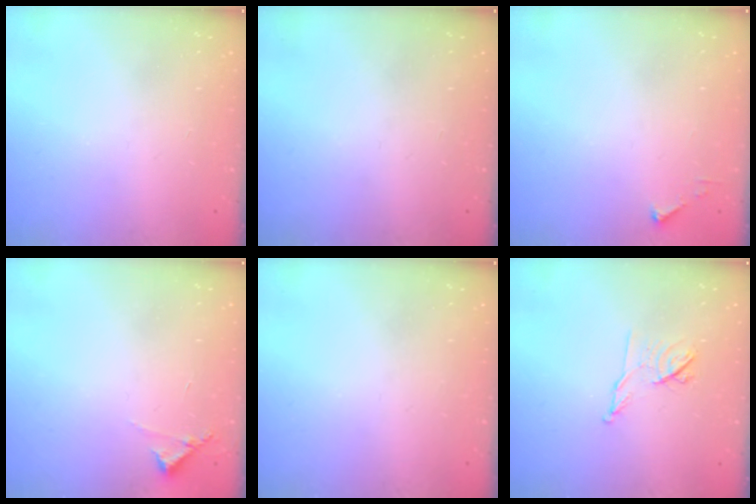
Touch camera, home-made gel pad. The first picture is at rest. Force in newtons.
{"total": 0.0}
{"total": 2.7, "press": 2.7, "slide": 0.3}
{"total": 4.3, "press": 4.3, "slide": 0.2}
{"total": 0.0}
{"total": 8.1, "press": 8.0, "slide": 1.3}